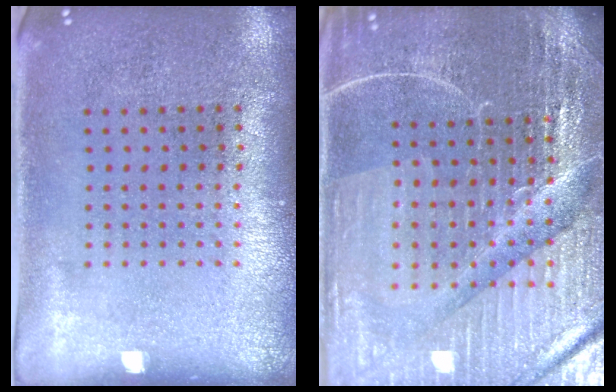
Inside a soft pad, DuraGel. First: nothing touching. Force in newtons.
{"total": 5.3, "press": 4.9, "slide": 1.9}